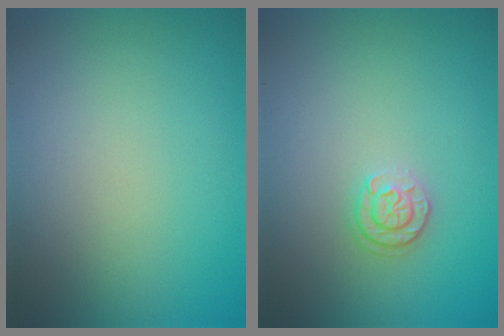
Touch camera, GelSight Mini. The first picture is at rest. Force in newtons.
{"total": 1.8, "press": 1.7, "slide": 0.4}